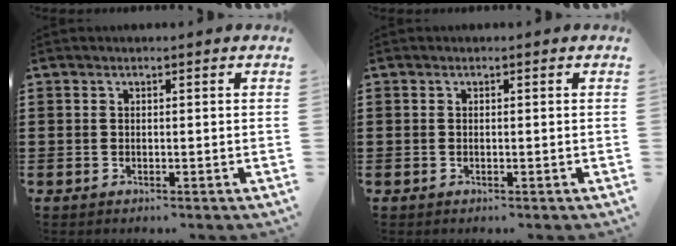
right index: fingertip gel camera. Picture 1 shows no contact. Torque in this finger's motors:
{"motor_torque": [-0.90, 1.24, -0.01, 0.00]}